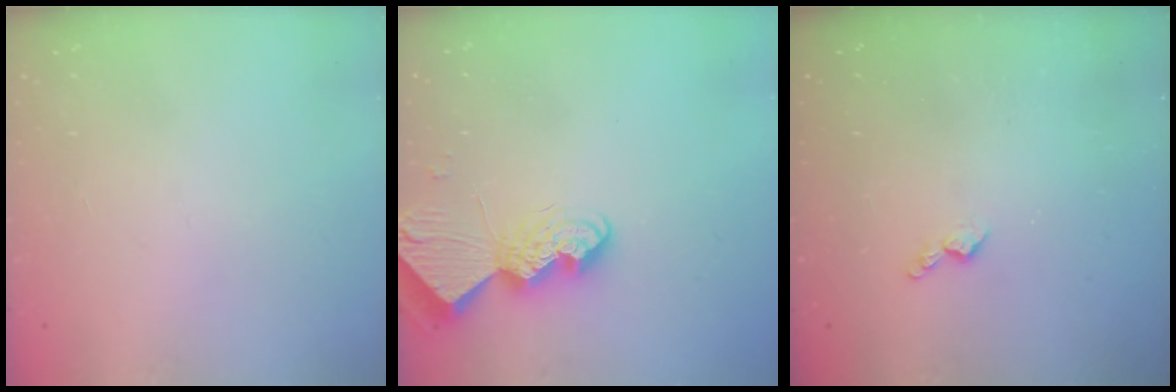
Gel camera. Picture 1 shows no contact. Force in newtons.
{"total": 10.0, "press": 9.9, "slide": 0.9}
{"total": 3.8, "press": 3.8, "slide": 0.6}